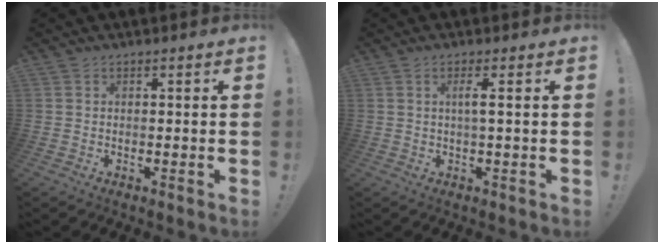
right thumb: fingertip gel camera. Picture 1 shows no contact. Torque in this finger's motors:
{"motor_torque": [0.18, -0.09, 0.14, 0.26, 0.00]}